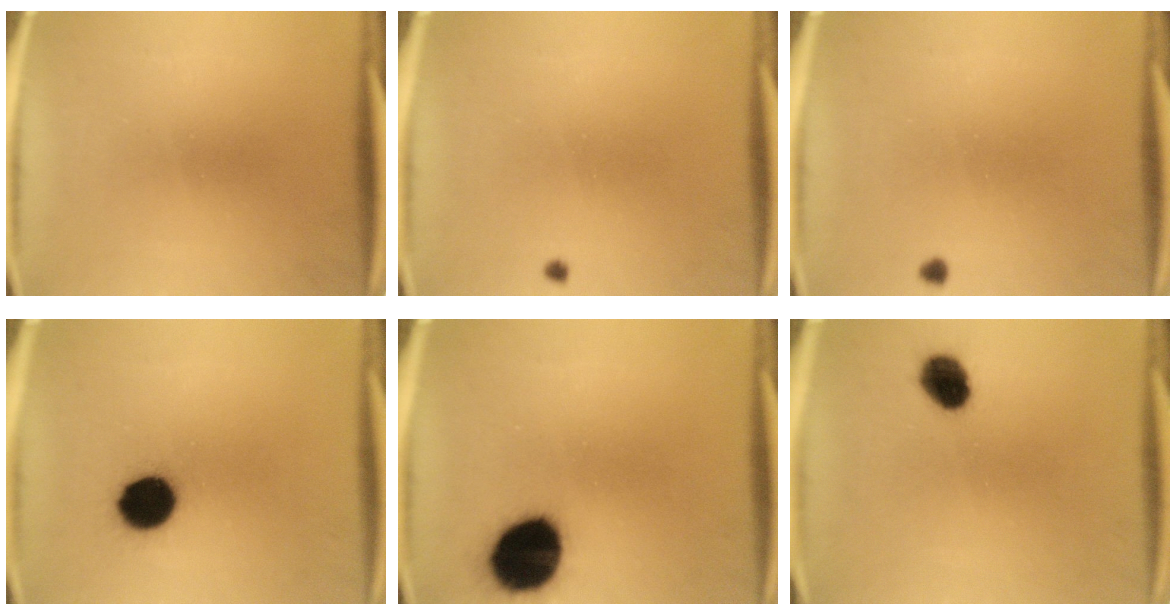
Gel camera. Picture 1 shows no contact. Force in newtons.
{"total": 0.5}
{"total": 0.7}
{"total": 11.1}
{"total": 17.2}
{"total": 7.0}